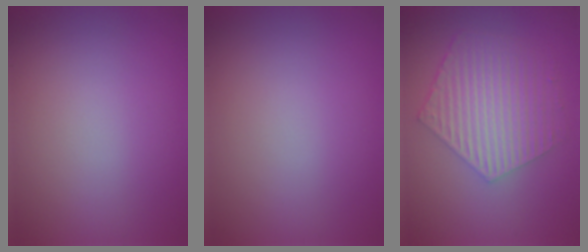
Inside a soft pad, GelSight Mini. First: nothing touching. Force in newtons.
{"total": 0.0}
{"total": 6.0, "press": 4.4, "slide": 4.1}